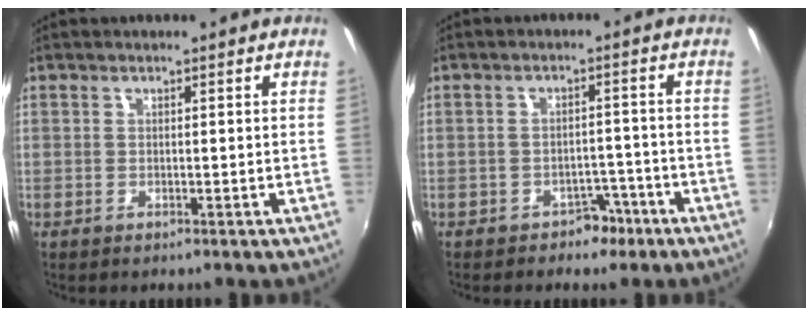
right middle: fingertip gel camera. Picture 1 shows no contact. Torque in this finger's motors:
{"motor_torque": [-0.26, -0.06, 0.00, 0.00]}